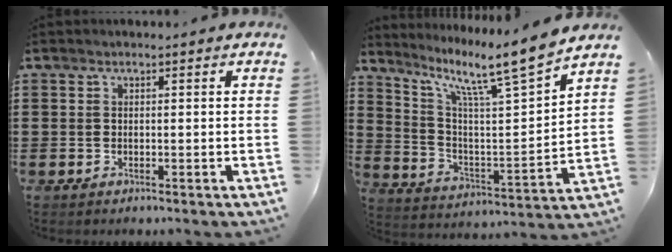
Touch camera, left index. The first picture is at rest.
{"total": 10.9, "force": [8.6, 0.9, 6.6], "torque": [-0.139, -0.064, 0.129]}